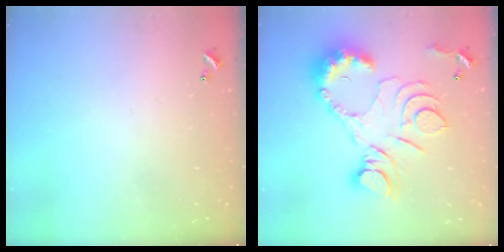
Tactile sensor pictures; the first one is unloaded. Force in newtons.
{"total": 18.2, "press": 18.1, "slide": 2.2}